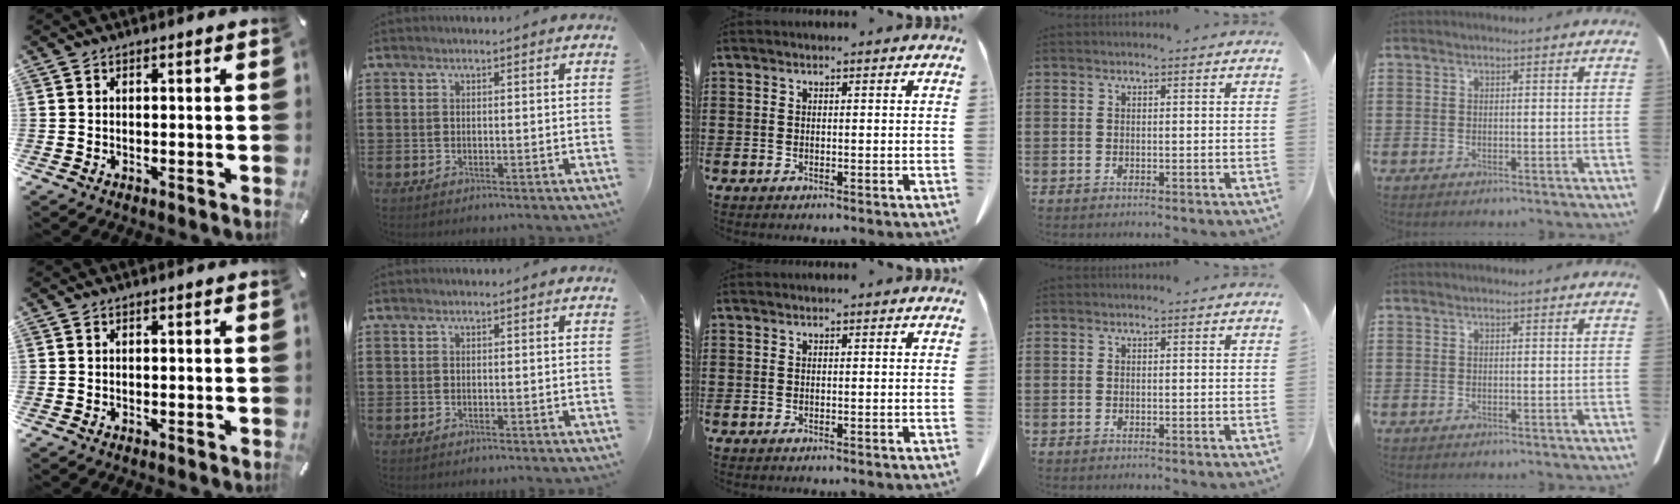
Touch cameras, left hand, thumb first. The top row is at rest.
{}